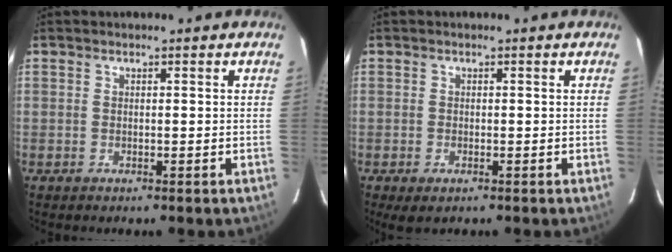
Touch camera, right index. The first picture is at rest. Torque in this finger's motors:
{"motor_torque": [0.13, 0.17, 0.10, 0.01]}